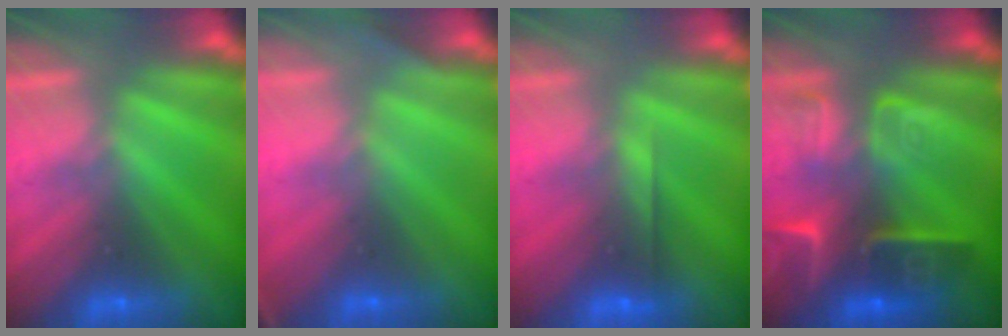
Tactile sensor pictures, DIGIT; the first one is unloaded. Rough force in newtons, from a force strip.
{"total": 3.7}
{"total": 2.6}
{"total": 6.2}